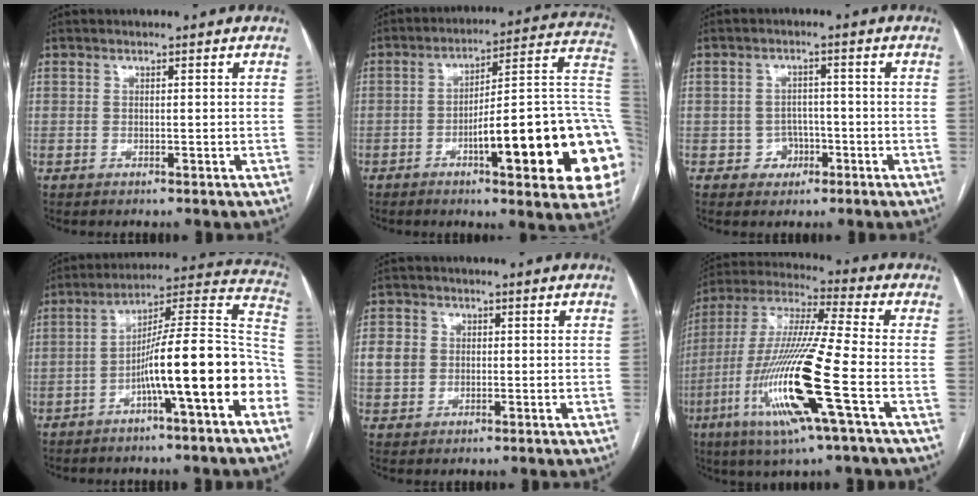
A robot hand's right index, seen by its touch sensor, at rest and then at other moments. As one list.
[{"total": 25.3, "force": [-5.5, 3.7, 24.4], "torque": [-0.225, 0.017, -0.071]}, {"total": 3.4, "force": [-1.3, 3.1, 0.6], "torque": [0.007, 0.013, -0.016]}, {"total": 17.1, "force": [-6.0, 0.9, 16.0], "torque": [-0.230, 0.034, -0.094]}, {"total": 5.6, "force": [0.5, 5.1, 2.2], "torque": [-0.053, 0.014, 0.014]}, {"total": 19.4, "force": [-6.3, 0.4, 18.3], "torque": [-0.390, -0.023, -0.124]}]